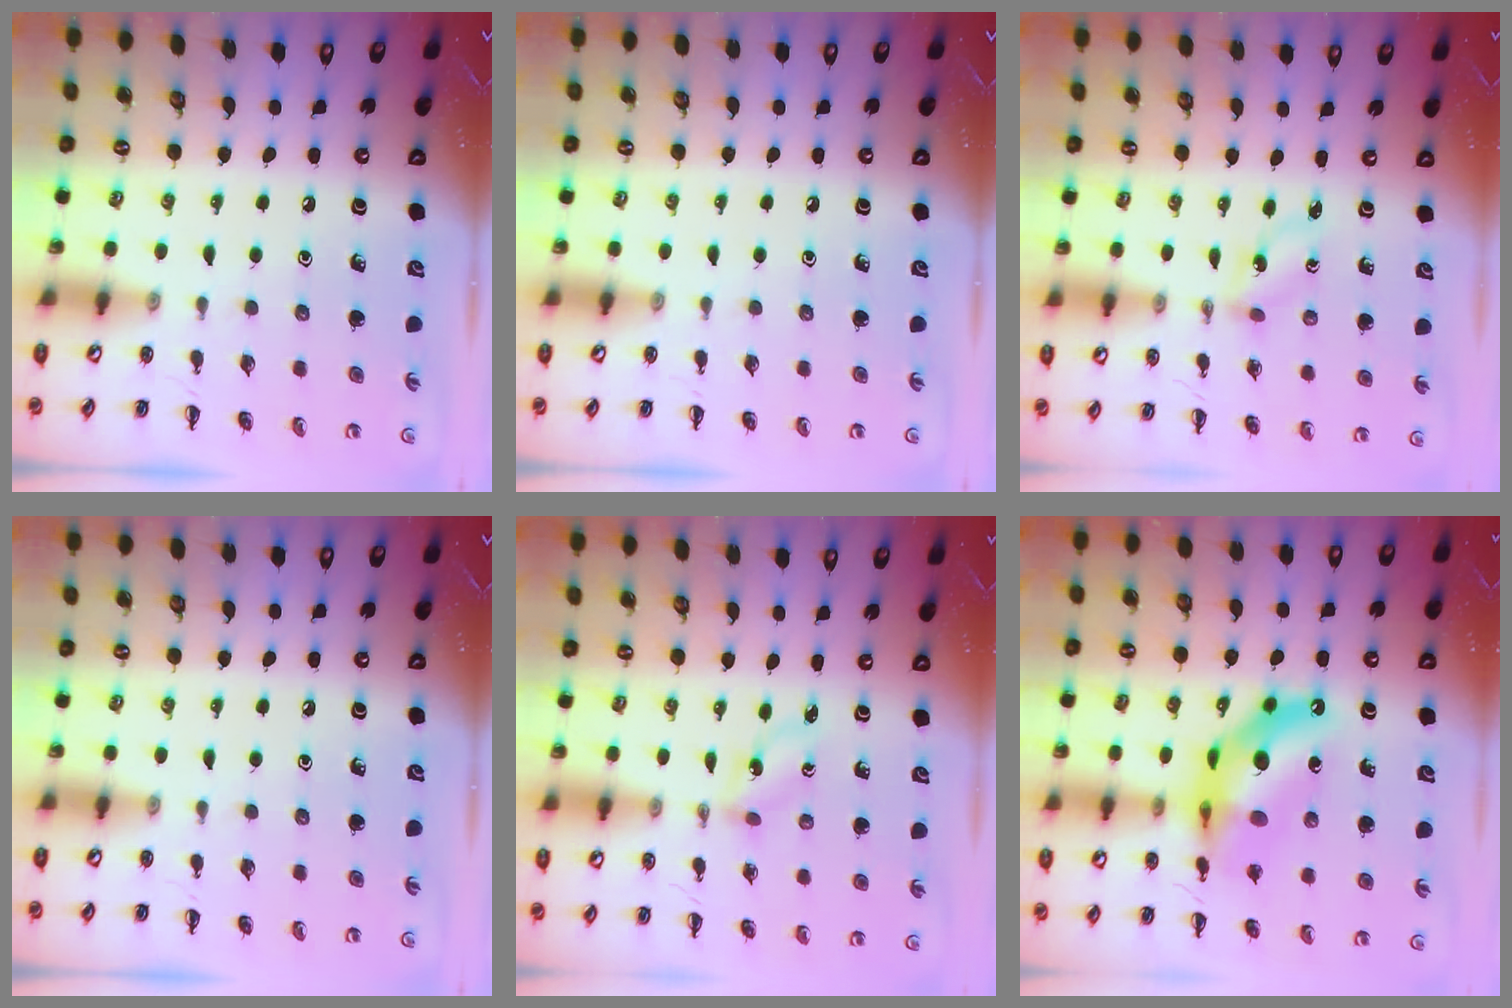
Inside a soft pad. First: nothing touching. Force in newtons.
{"total": 0.0}
{"total": 1.9, "press": 1.8, "slide": 0.7}
{"total": 0.0}
{"total": 1.9, "press": 1.8, "slide": 0.7}
{"total": 16.2, "press": 15.6, "slide": 4.3}